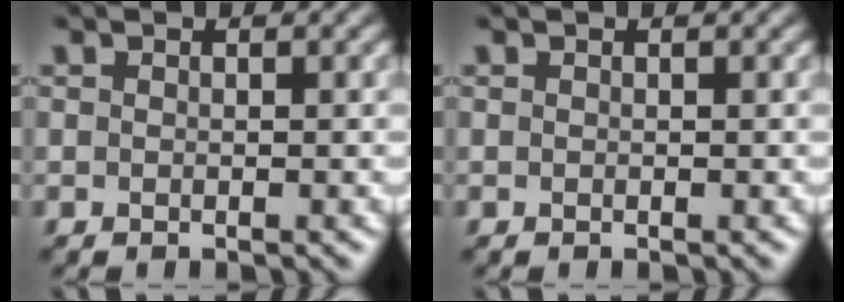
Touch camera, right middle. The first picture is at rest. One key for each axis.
{"total": 0.0}